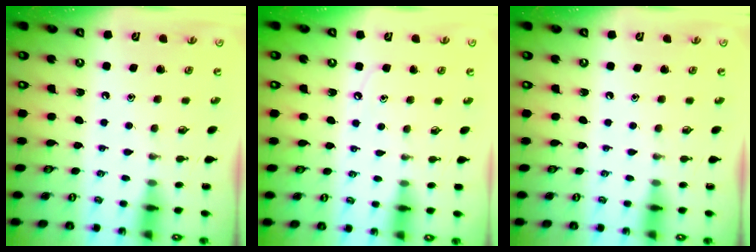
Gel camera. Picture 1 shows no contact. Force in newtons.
{"total": 3.8, "press": 3.8, "slide": 0.5}
{"total": 0.0}